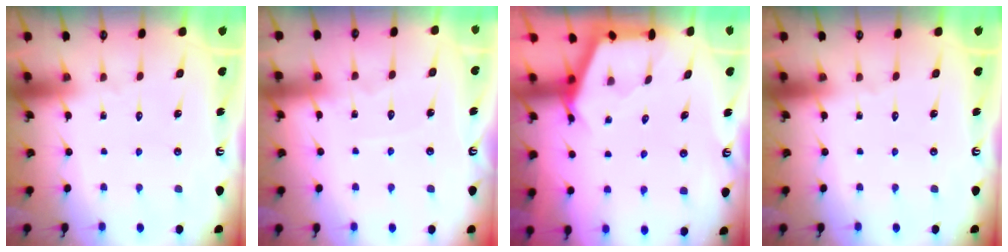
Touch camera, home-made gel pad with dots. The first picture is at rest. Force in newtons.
{"total": 5.9, "press": 5.9, "slide": 0.5}
{"total": 3.0, "press": 3.0, "slide": 0.4}
{"total": 0.0}